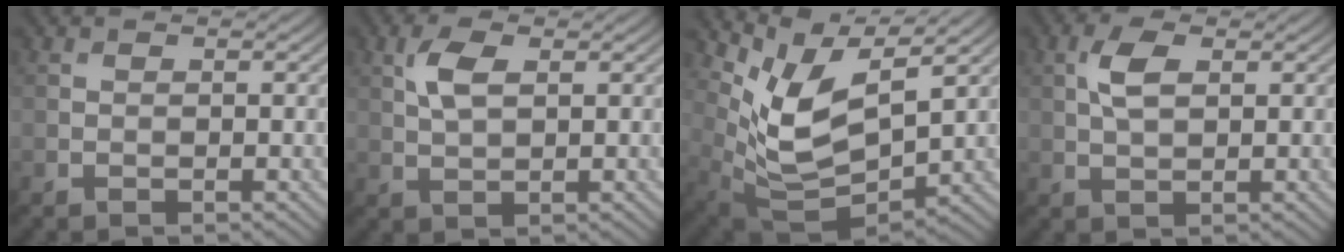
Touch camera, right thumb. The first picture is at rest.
{"total": 3.7, "force": [1.3, 1.7, 2.9], "torque": [-0.071, 0.006, 0.027]}
{"total": 9.6, "force": [4.8, 4.0, 7.3], "torque": [-0.167, -0.004, 0.101]}
{"total": 3.7, "force": [1.1, 1.8, 3.0], "torque": [-0.073, 0.006, 0.021]}